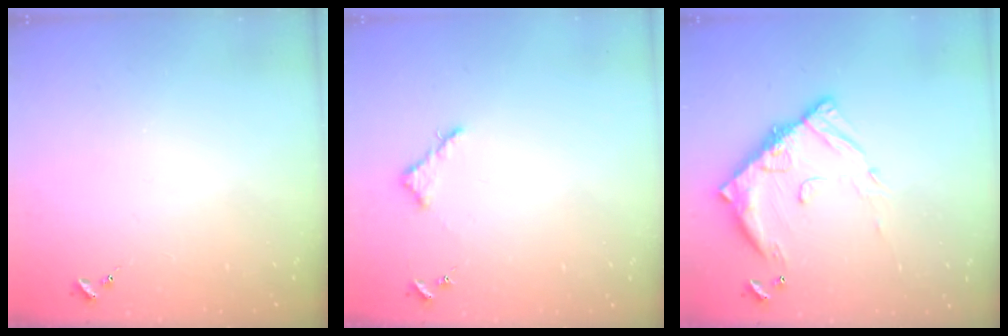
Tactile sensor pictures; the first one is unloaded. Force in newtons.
{"total": 5.6, "press": 5.6, "slide": 0.6}
{"total": 14.4, "press": 14.4, "slide": 1.3}